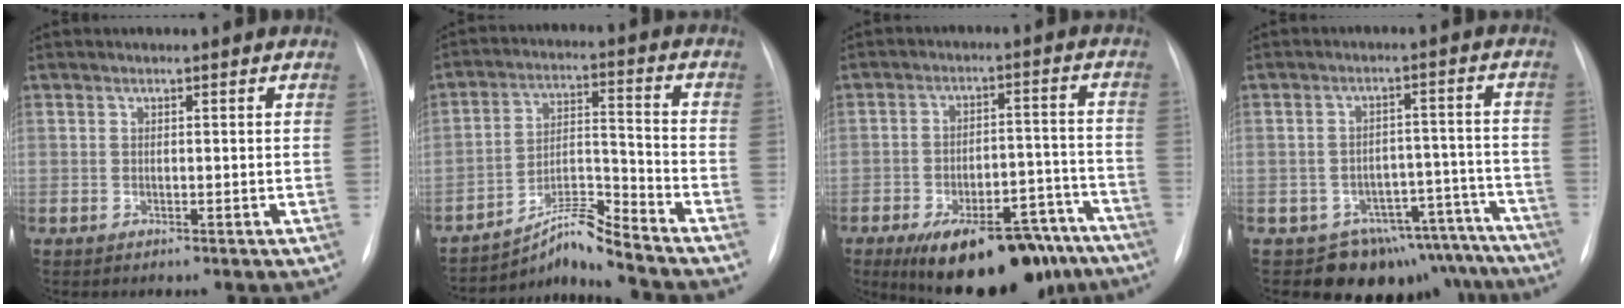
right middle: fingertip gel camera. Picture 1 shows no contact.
{"total": 7.6, "force": [-7.2, -1.8, 1.6], "torque": [-0.038, 0.014, -0.124]}
{"total": 21.4, "force": [-15.7, 8.2, 11.9], "torque": [-0.139, 0.016, -0.215]}
{"total": 13.6, "force": [-11.9, 6.6, 0.6], "torque": [0.026, 0.057, -0.142]}